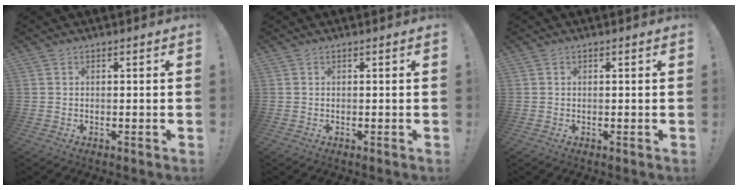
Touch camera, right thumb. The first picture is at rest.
{"total": 0.0}
{"total": 0.0}